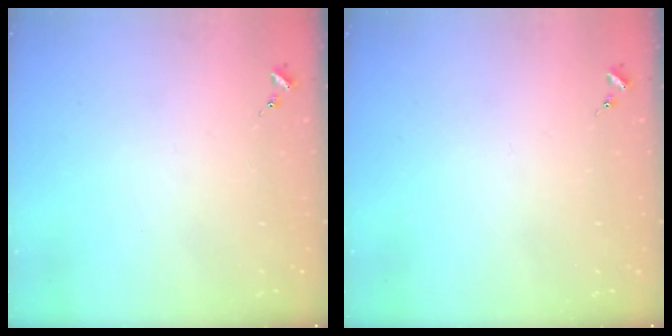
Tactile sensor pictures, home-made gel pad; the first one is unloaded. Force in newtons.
{"total": 0.0}